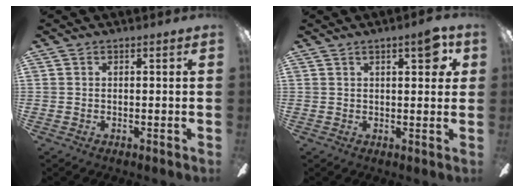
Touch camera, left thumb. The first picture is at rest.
{"total": 6.0, "force": [2.9, 1.9, 4.8], "torque": [-0.066, -0.006, 0.042]}